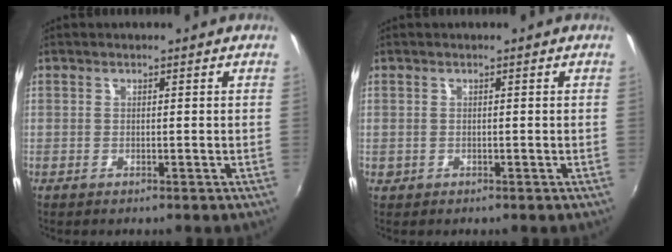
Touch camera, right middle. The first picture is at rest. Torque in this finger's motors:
{"motor_torque": [-0.09, 0.00, 0.03, 0.01]}